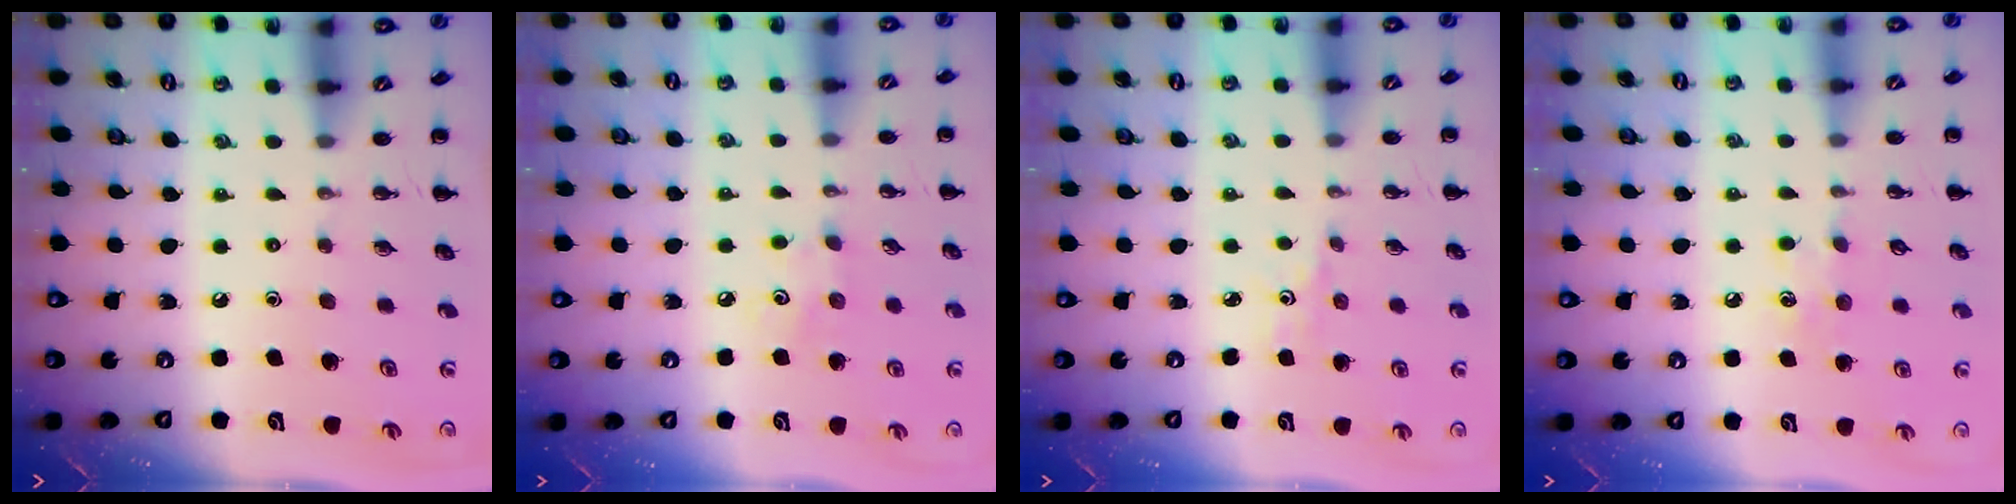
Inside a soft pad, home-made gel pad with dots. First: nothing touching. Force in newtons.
{"total": 3.7, "press": 3.6, "slide": 1.0}
{"total": 1.7, "press": 1.7, "slide": 0.4}
{"total": 6.5, "press": 6.3, "slide": 1.7}